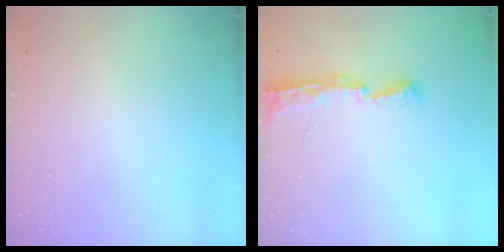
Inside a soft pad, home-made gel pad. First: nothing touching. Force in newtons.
{"total": 10.2, "press": 8.9, "slide": 5.1}